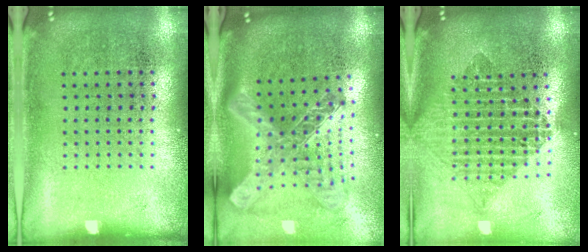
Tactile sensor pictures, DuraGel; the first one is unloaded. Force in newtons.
{"total": 2.9, "press": 2.0, "slide": 2.0}
{"total": 2.1, "press": 1.7, "slide": 1.2}